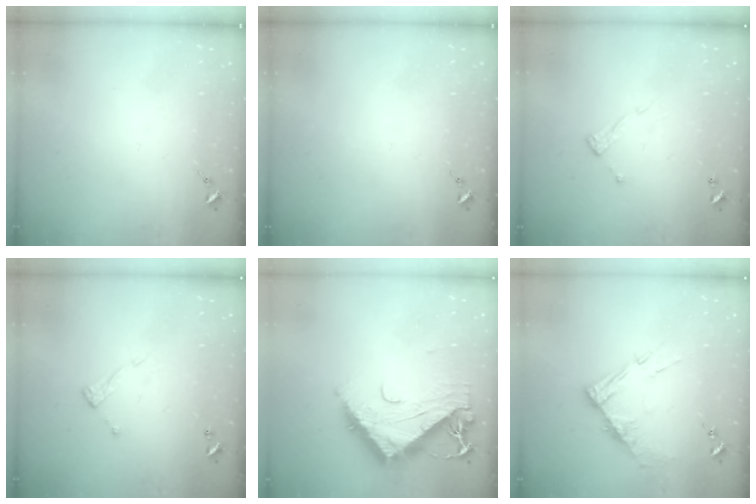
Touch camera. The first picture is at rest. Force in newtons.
{"total": 0.0}
{"total": 7.0, "press": 7.0, "slide": 0.4}
{"total": 7.0, "press": 7.0, "slide": 0.4}
{"total": 12.0, "press": 11.9, "slide": 1.4}
{"total": 10.1, "press": 10.0, "slide": 1.1}